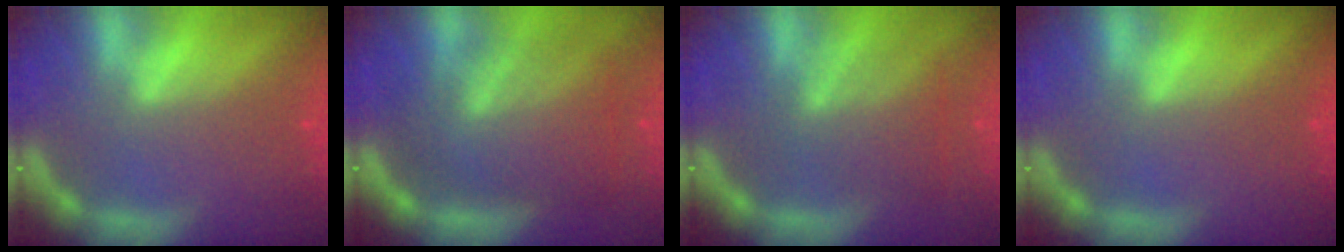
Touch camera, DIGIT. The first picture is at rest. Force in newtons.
{"total": 9.1}
{"total": 5.1}
{"total": 0.0}